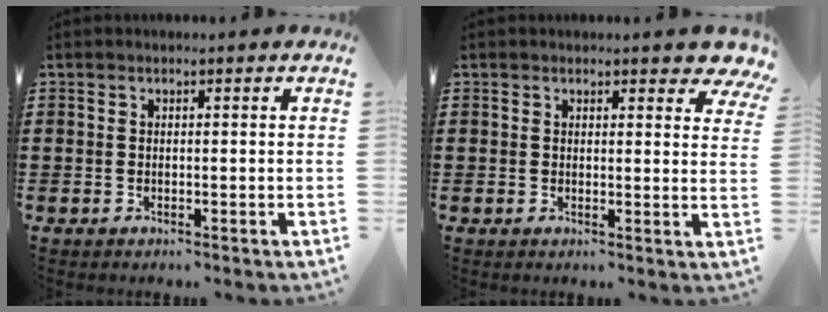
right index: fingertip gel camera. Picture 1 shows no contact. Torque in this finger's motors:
{"motor_torque": [0.51, 0.15, 0.12, 0.03]}